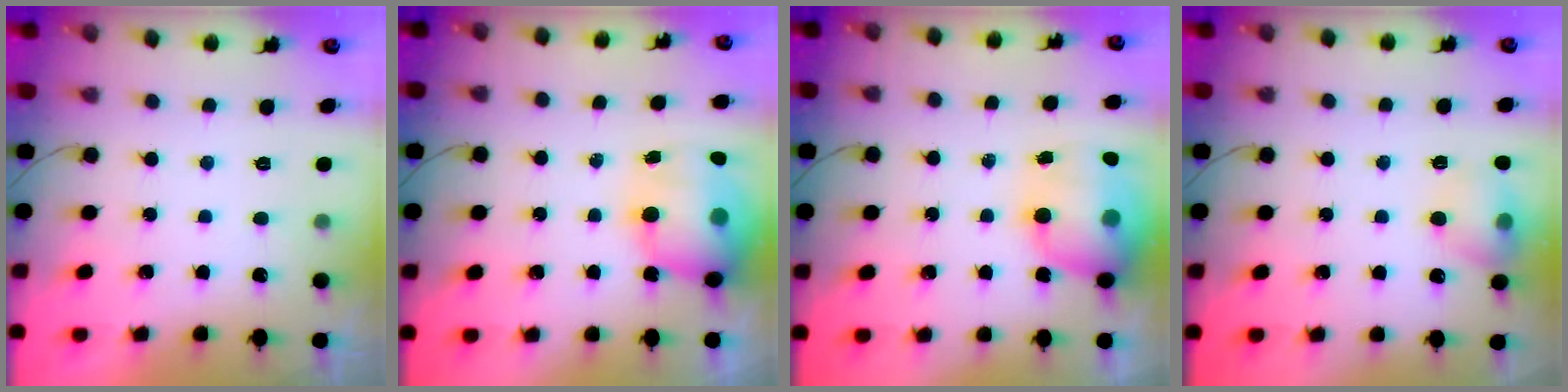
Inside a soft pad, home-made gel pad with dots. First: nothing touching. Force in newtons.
{"total": 14.6, "press": 14.3, "slide": 3.3}
{"total": 15.4, "press": 15.1, "slide": 3.4}
{"total": 10.9, "press": 10.8, "slide": 1.5}